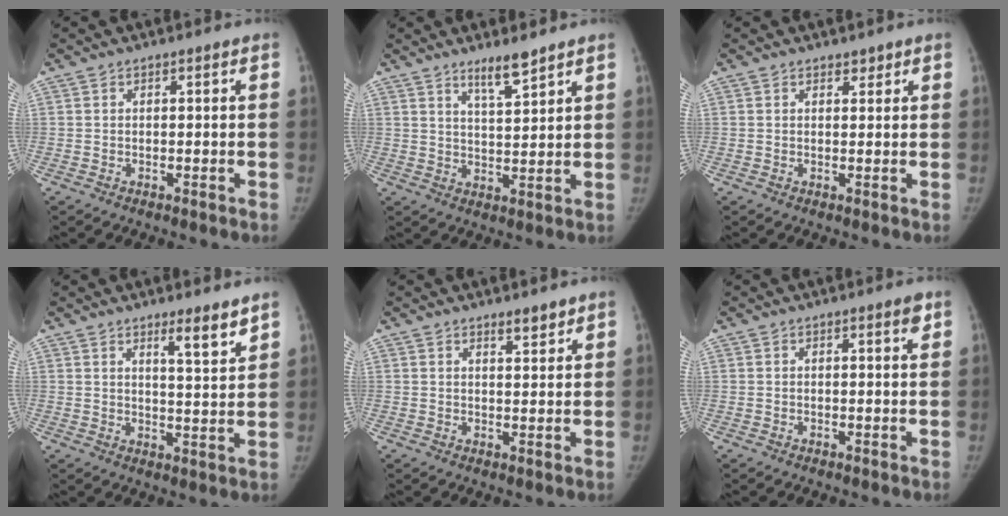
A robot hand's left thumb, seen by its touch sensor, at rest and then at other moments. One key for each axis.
{"total": 5.3, "fx": 4.1, "fy": 0.6, "fz": 3.2, "tx": -0.049, "ty": -0.035, "tz": 0.071}
{"total": 1.2, "fx": 0.9, "fy": 0.7, "fz": 0.2, "tx": 0.008, "ty": -0.006, "tz": 0.011}
{"total": 5.8, "fx": 4.2, "fy": 0.6, "fz": 3.9, "tx": -0.051, "ty": -0.038, "tz": 0.063}
{"total": 2.7, "fx": 2.2, "fy": 0.7, "fz": 1.3, "tx": -0.011, "ty": -0.018, "tz": 0.035}
{"total": 1.5, "fx": 0.9, "fy": 0.2, "fz": 1.1, "tx": -0.015, "ty": -0.005, "tz": 0.013}